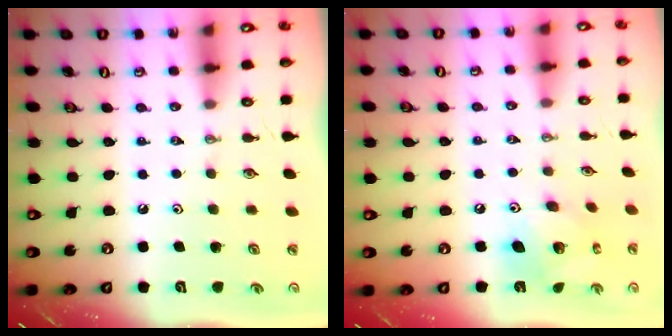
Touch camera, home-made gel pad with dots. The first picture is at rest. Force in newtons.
{"total": 12.1, "press": 12.1, "slide": 1.0}